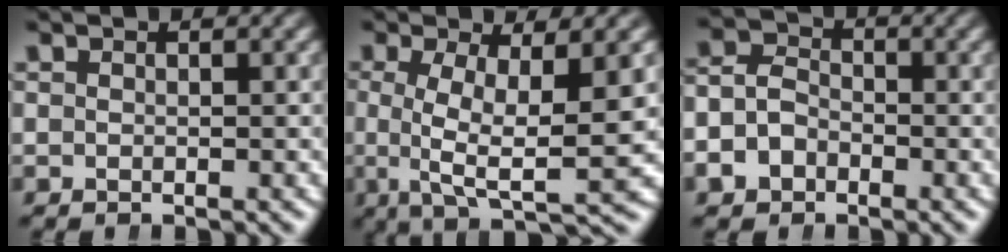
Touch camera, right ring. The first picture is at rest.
{"total": 8.1, "force": [-0.3, 3.0, 7.6], "torque": [-0.123, -0.023, 0.005]}
{"total": 5.9, "force": [-1.5, 5.1, 2.5], "torque": [-0.067, -0.019, -0.027]}